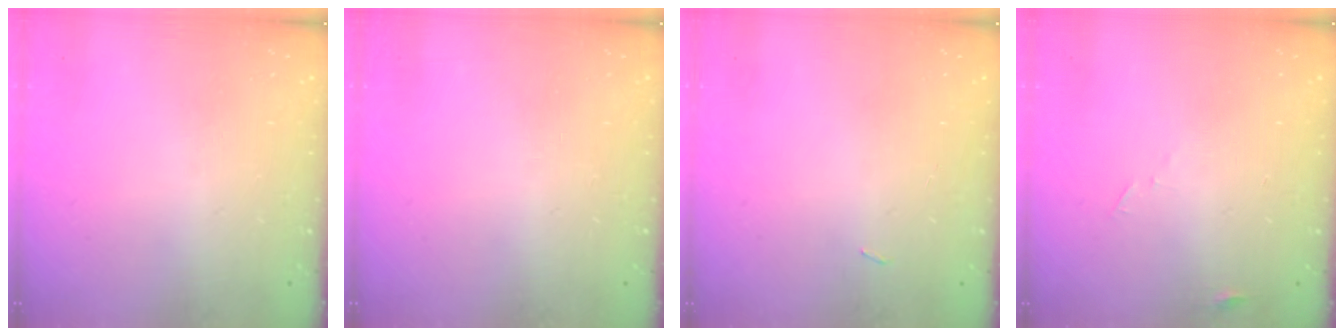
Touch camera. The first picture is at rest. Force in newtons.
{"total": 0.0}
{"total": 2.8, "press": 2.4, "slide": 1.4}
{"total": 2.8, "press": 2.8, "slide": 0.2}